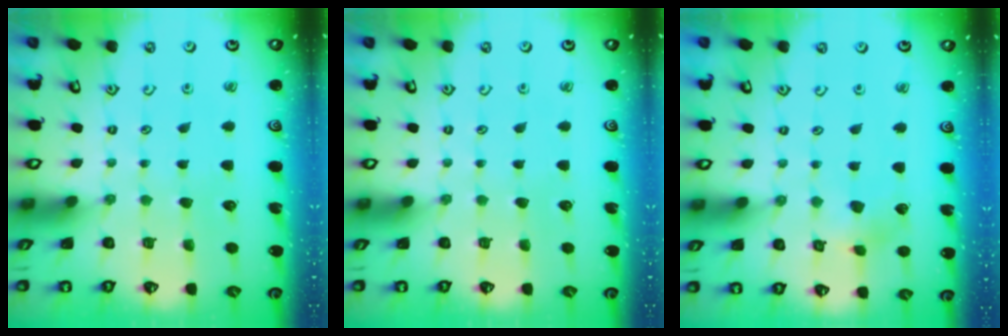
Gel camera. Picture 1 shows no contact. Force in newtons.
{"total": 0.0}
{"total": 4.0, "press": 4.0, "slide": 0.5}